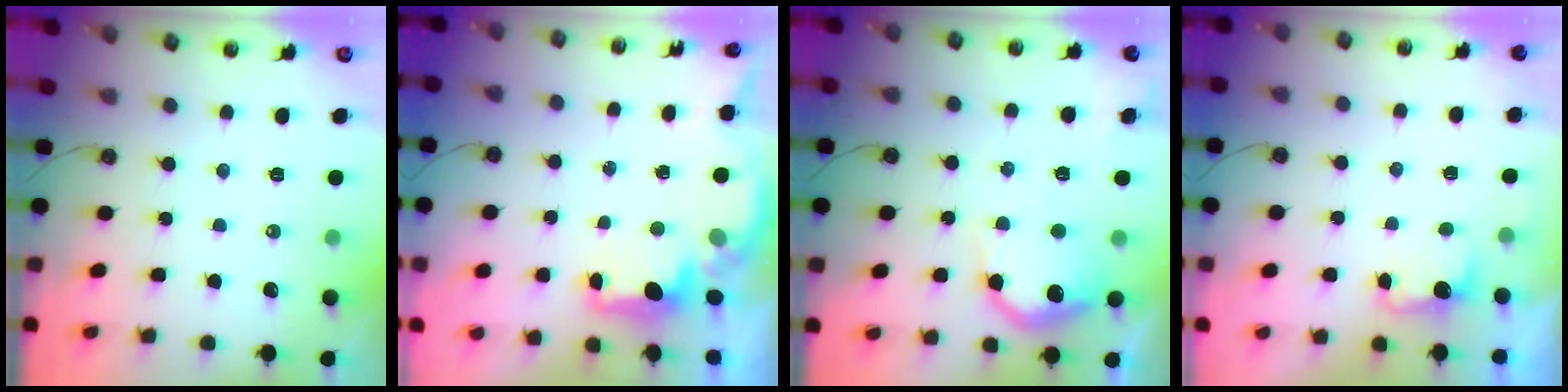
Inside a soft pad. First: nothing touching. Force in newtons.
{"total": 2.1, "press": 1.9, "slide": 0.8}
{"total": 16.0, "press": 15.9, "slide": 1.1}
{"total": 1.9, "press": 1.7, "slide": 0.8}